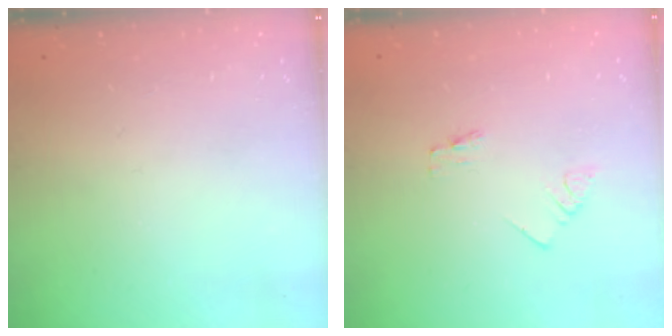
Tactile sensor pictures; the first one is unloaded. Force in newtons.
{"total": 0.0}